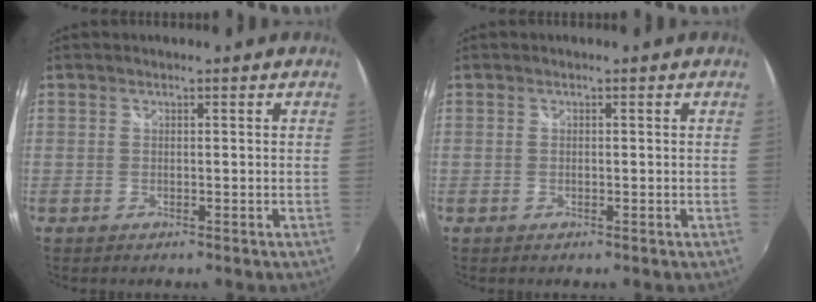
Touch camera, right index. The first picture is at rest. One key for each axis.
{"total": 0.0}